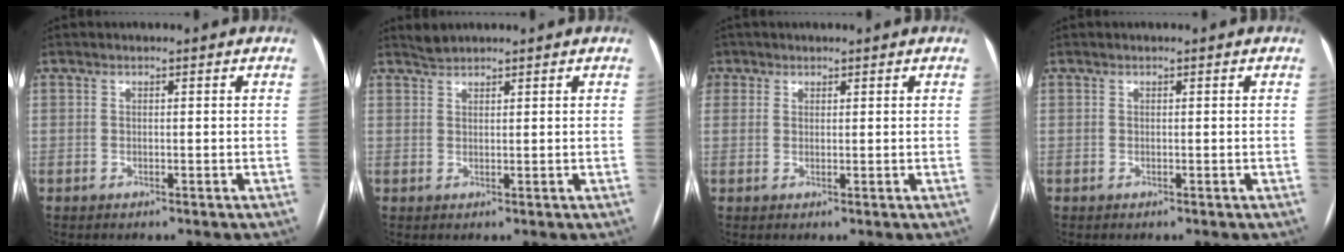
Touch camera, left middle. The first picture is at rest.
{"total": 1.5, "force": [1.5, 0.1, 0.0], "torque": [-0.007, 0.006, 0.033]}
{"total": 2.8, "force": [1.3, 2.4, 0.3], "torque": [0.003, 0.008, 0.022]}
{"total": 0.0}